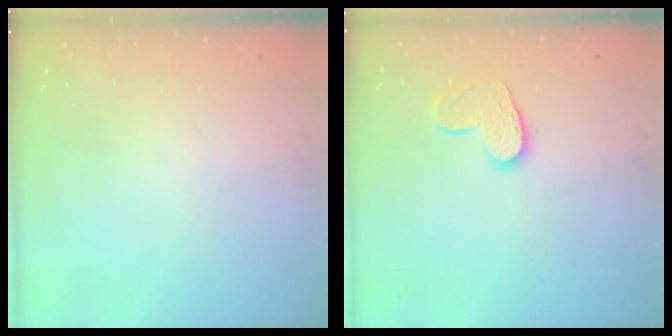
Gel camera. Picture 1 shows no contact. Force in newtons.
{"total": 9.5, "press": 9.5, "slide": 0.7}